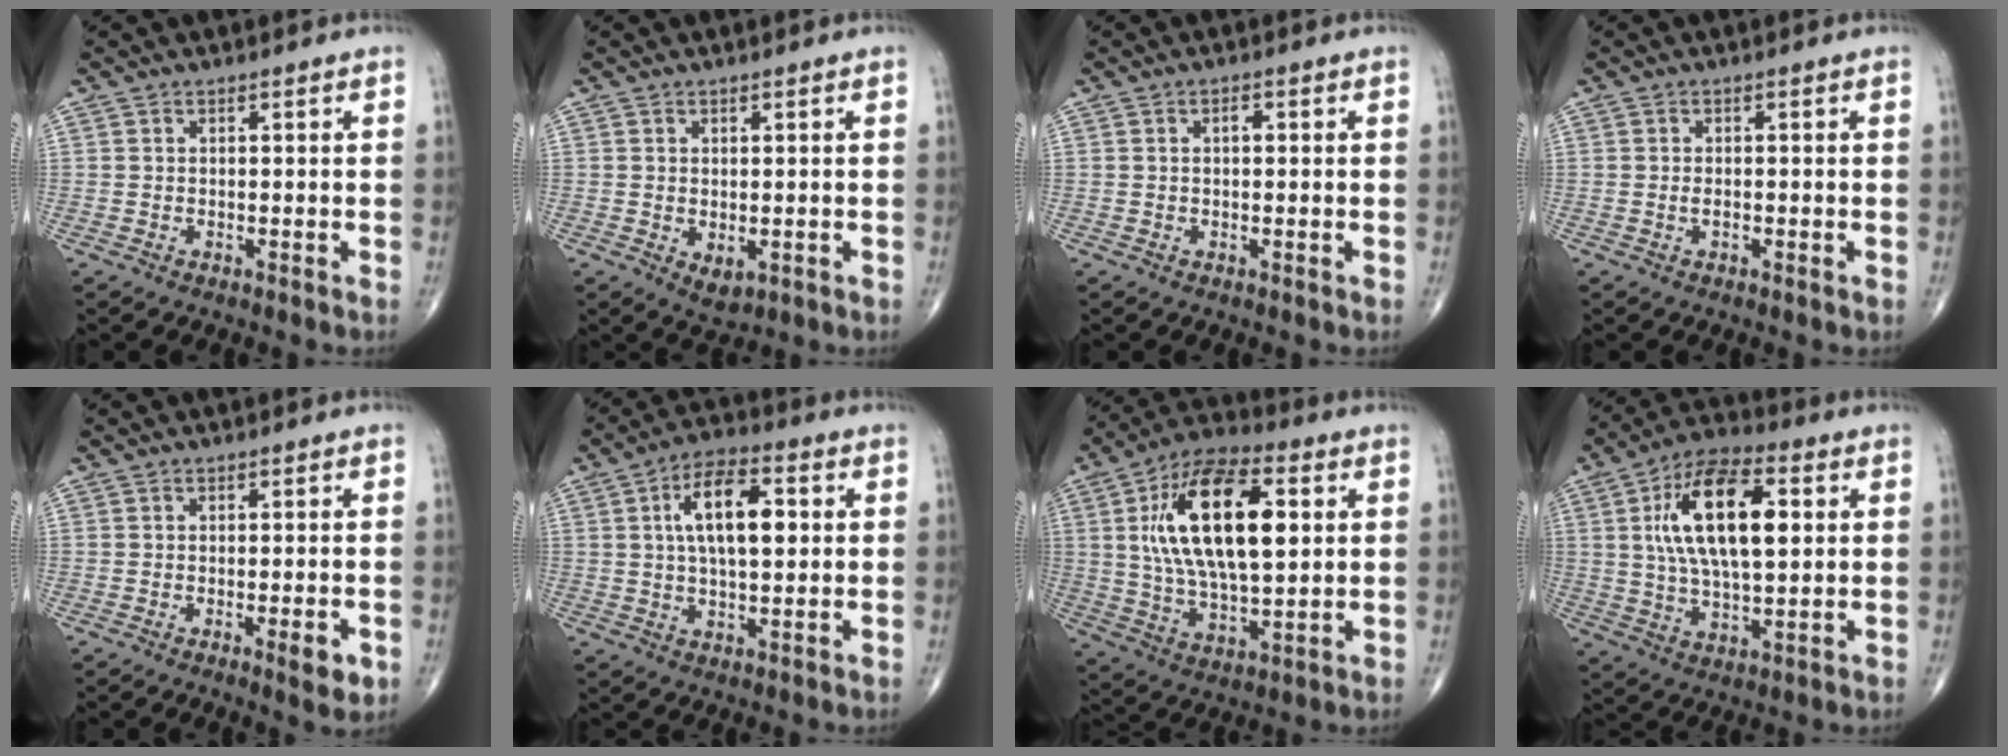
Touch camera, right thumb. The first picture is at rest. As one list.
[{"total": 3.0, "force": [-0.5, 1.9, 2.3], "torque": [-0.030, -0.005, 0.003]}, {"total": 1.1, "force": [0.1, 0.6, 0.9], "torque": [-0.010, 0.003, -0.001]}, {"total": 1.1, "force": [-0.3, 0.5, 0.9], "torque": [-0.017, 0.000, -0.006]}, {"total": 4.2, "force": [-1.5, 1.2, 3.7], "torque": [-0.044, -0.005, -0.016]}, {"total": 12.1, "force": [2.3, 5.7, 10.4], "torque": [-0.162, 0.011, 0.034]}, {"total": 22.4, "force": [4.6, 10.4, 19.2], "torque": [-0.329, 0.000, 0.076]}, {"total": 18.3, "force": [3.8, 8.5, 15.7], "torque": [-0.265, 0.007, 0.065]}]